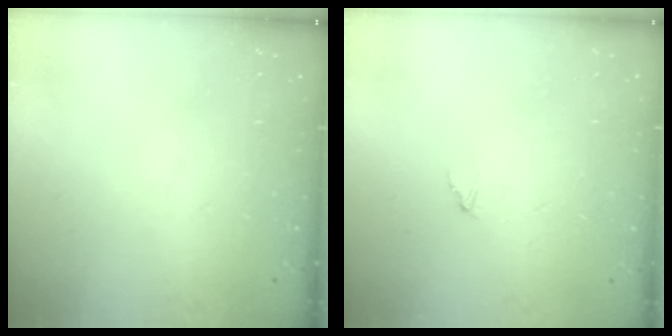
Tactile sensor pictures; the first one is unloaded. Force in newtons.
{"total": 2.7, "press": 2.7, "slide": 0.1}